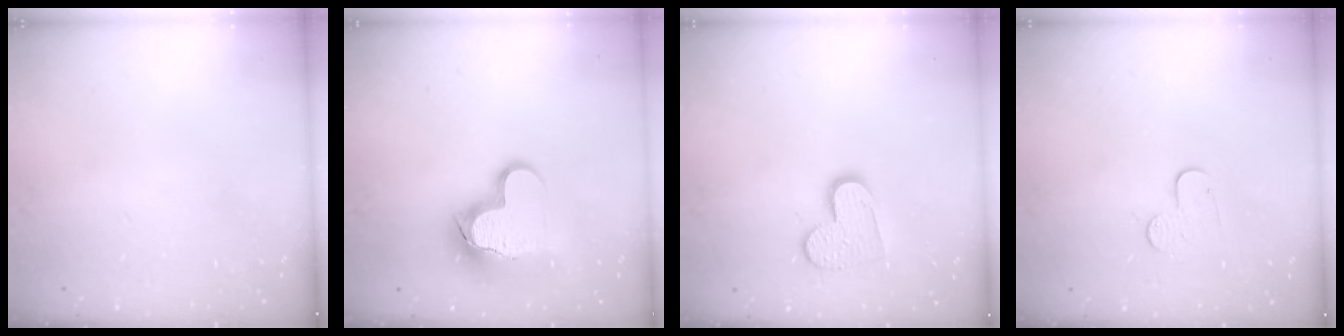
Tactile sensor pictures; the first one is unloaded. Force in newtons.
{"total": 14.3, "press": 14.3, "slide": 1.1}
{"total": 10.8, "press": 10.7, "slide": 0.9}
{"total": 6.6, "press": 6.5, "slide": 0.6}